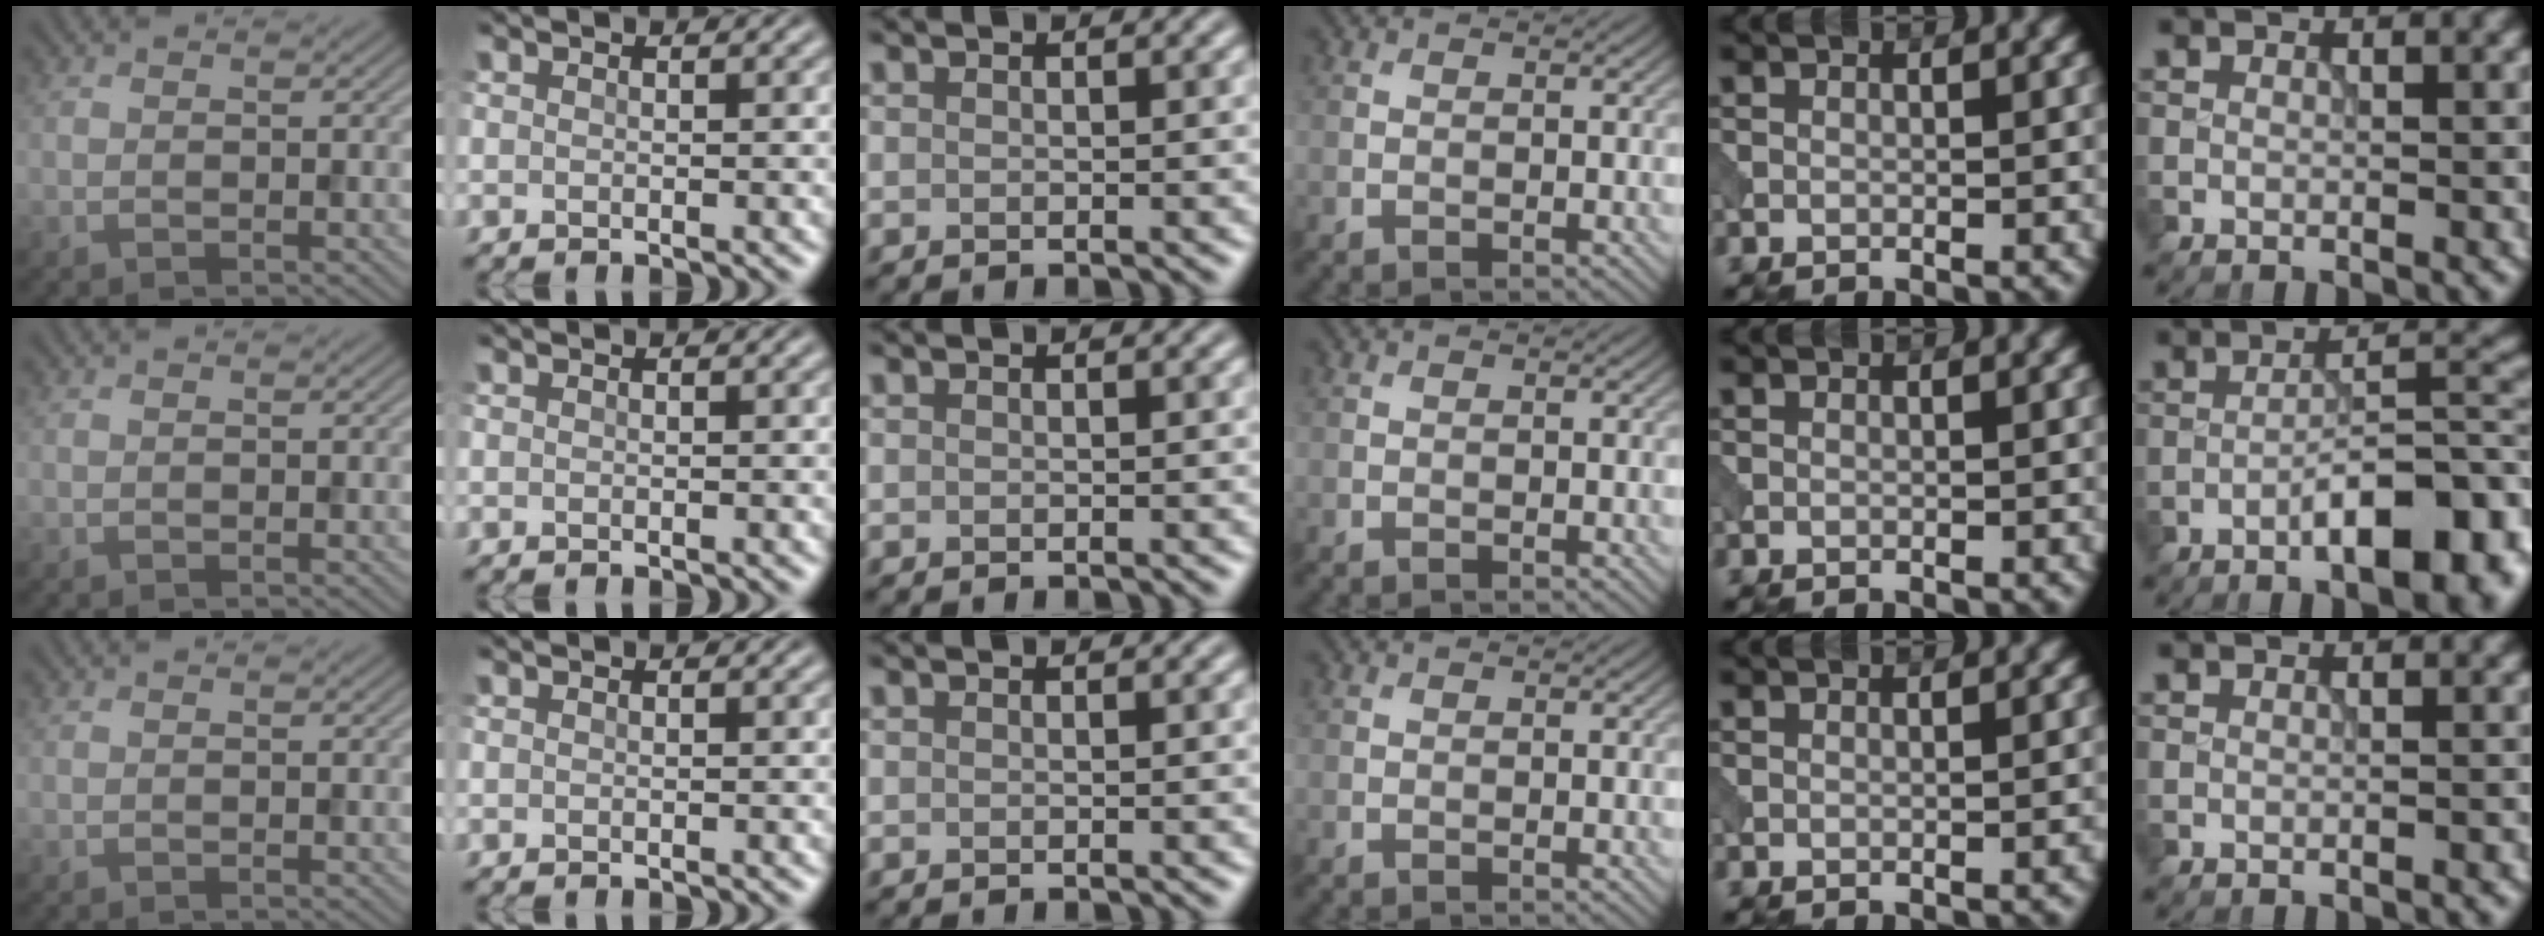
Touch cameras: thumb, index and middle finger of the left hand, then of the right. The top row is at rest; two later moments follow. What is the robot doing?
{"motion": "pour", "object": "beaker"}